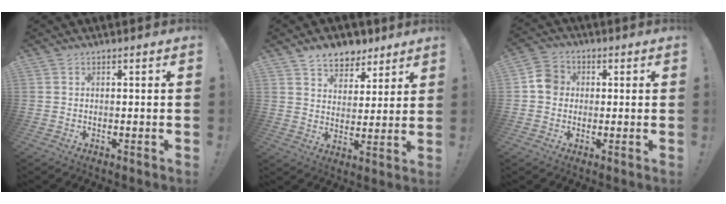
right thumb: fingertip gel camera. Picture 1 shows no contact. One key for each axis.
{"total": 8.5, "fx": 6.6, "fy": 5.1, "fz": 1.7, "tx": -0.019, "ty": -0.051, "tz": 0.127}
{"total": 6.6, "fx": 0.3, "fy": 5.9, "fz": 3.0, "tx": -0.040, "ty": 0.021, "tz": 0.009}